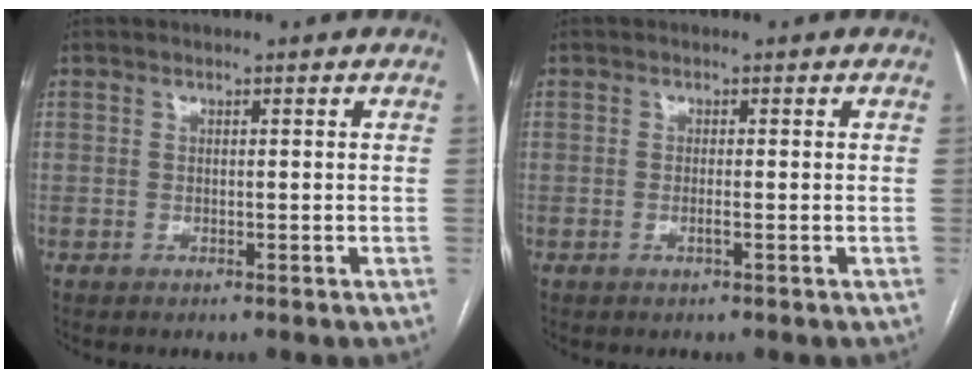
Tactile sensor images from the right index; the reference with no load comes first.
{"total": 0.9, "force": [-0.4, -0.1, 0.8], "torque": [-0.017, -0.001, -0.006]}